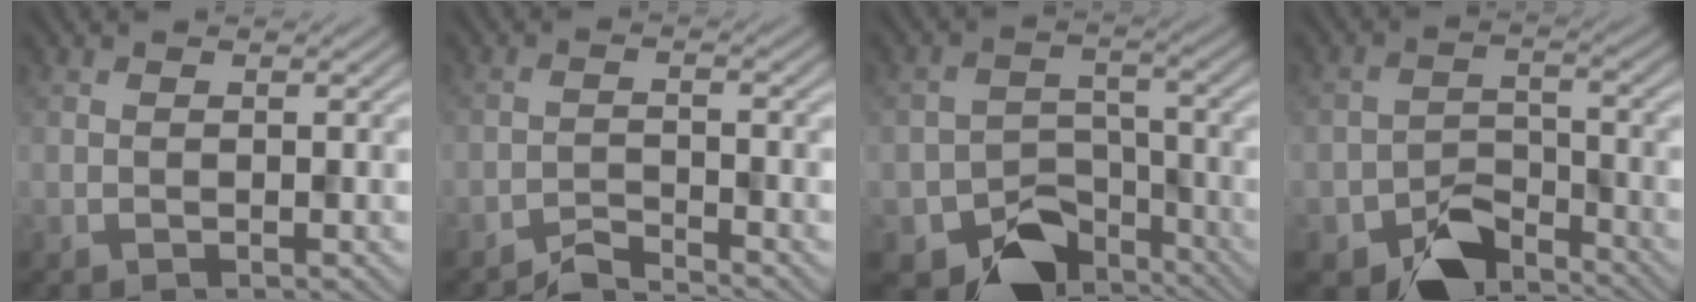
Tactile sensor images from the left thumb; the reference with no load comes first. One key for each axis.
{"total": 2.6, "fx": -2.5, "fy": 0.2, "fz": 0.7, "tx": -0.007, "ty": 0.004, "tz": -0.056}
{"total": 9.9, "fx": -6.5, "fy": 6.1, "fz": 4.2, "tx": -0.067, "ty": -0.023, "tz": -0.107}
{"total": 7.7, "fx": -5.6, "fy": 3.9, "fz": 3.5, "tx": -0.057, "ty": -0.010, "tz": -0.107}